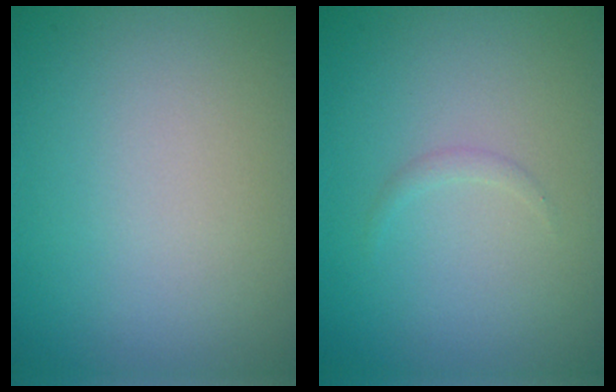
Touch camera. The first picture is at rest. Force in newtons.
{"total": 0.5, "press": 0.5, "slide": 0.0}